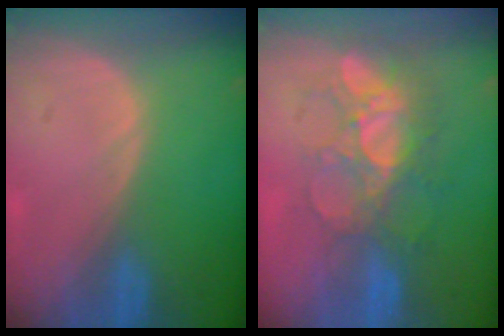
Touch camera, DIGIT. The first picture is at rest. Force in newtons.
{"total": 8.3, "press": 7.7, "slide": 3.1}